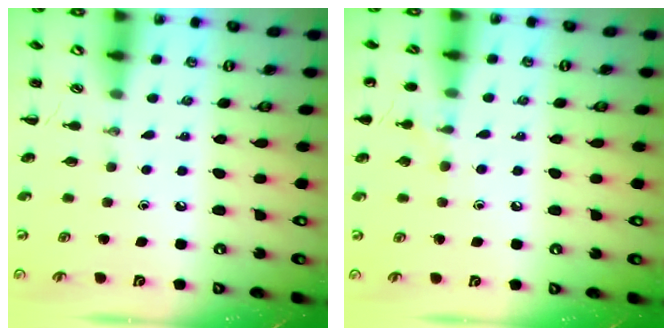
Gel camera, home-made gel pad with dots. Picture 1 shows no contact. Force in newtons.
{"total": 7.0, "press": 6.8, "slide": 1.8}